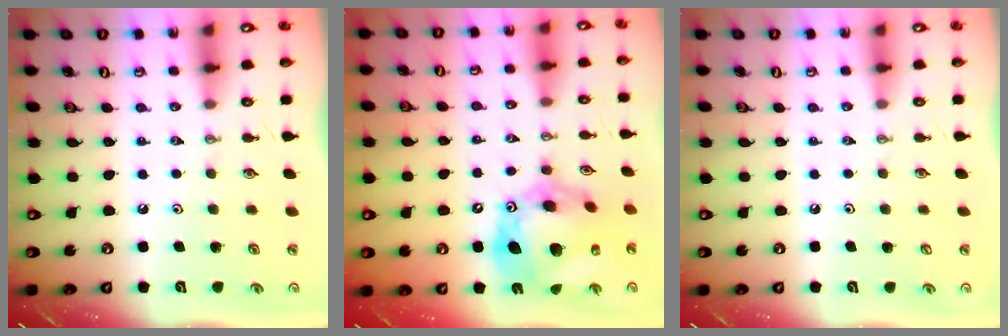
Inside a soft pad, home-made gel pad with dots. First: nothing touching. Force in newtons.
{"total": 19.7, "press": 19.6, "slide": 1.8}
{"total": 0.7, "press": 0.1, "slide": 0.7}